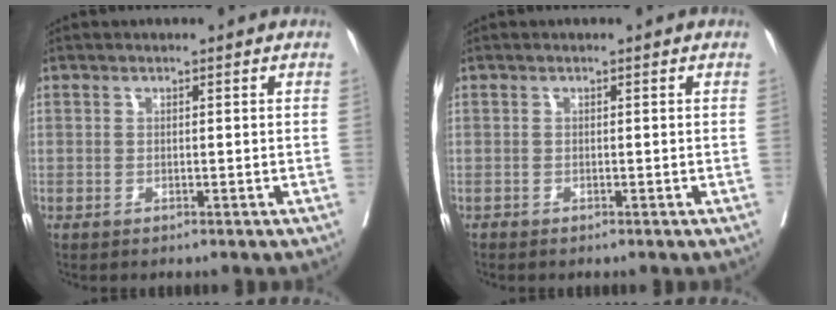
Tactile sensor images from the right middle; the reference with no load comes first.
{"total": 0.0}